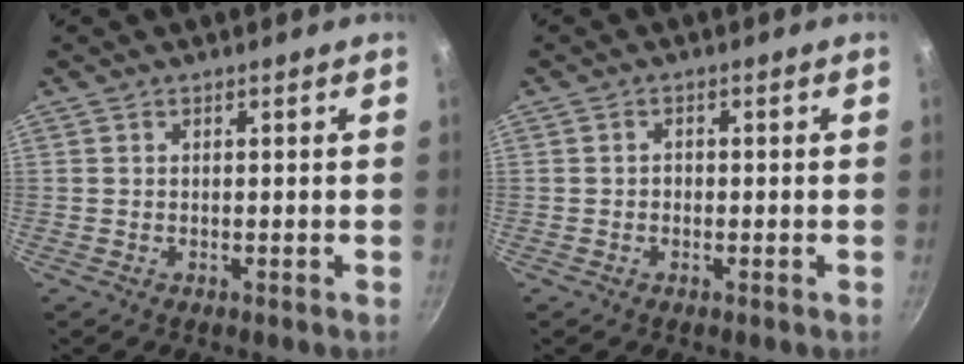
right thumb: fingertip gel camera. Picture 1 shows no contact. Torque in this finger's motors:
{"motor_torque": [-0.18, -0.04, -0.22, 0.05, 0.03]}